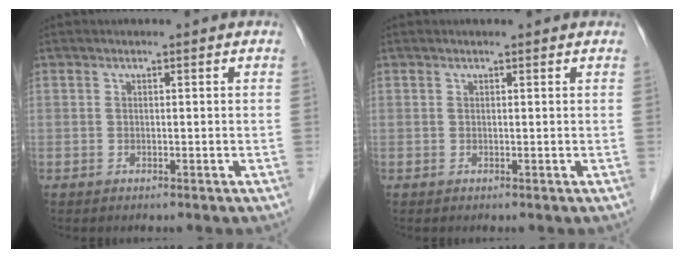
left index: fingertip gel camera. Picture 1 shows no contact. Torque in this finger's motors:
{"motor_torque": [0.10, -0.11, -0.03, 0.01]}